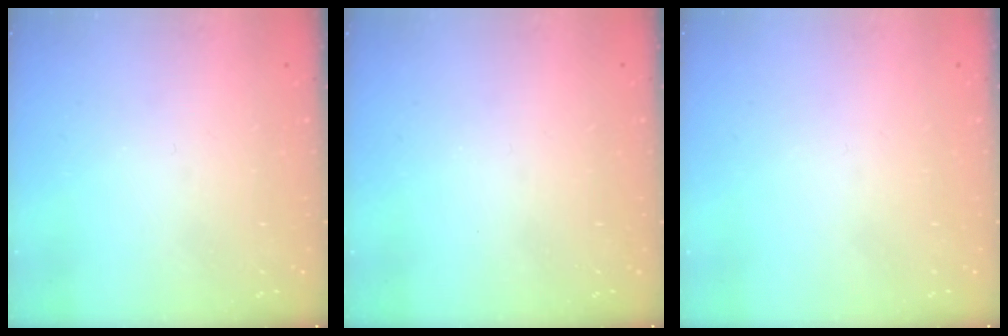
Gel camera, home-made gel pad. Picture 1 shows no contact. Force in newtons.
{"total": 0.0}
{"total": 1.8, "press": 1.7, "slide": 0.1}